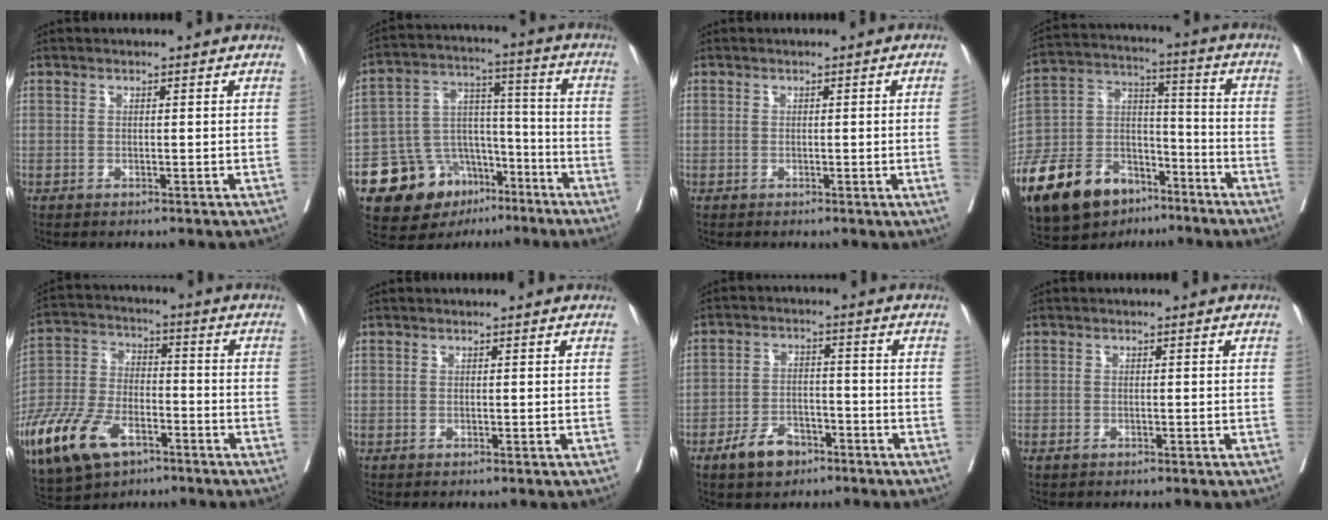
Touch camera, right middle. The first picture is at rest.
{"total": 14.8, "force": [-9.2, 9.6, 6.6], "torque": [-0.101, 0.046, -0.146]}
{"total": 2.9, "force": [-0.2, -1.1, 2.7], "torque": [-0.041, -0.005, 0.002]}
{"total": 23.7, "force": [-15.8, 13.0, 11.9], "torque": [-0.312, 0.001, -0.281]}
{"total": 16.4, "force": [-9.1, 8.4, 10.8], "torque": [-0.240, -0.011, -0.167]}
{"total": 0.0}
{"total": 6.2, "force": [-4.1, 3.4, 3.1], "torque": [-0.059, 0.006, -0.068]}
{"total": 1.0, "force": [-0.6, 0.6, 0.5], "torque": [-0.012, -0.003, -0.010]}